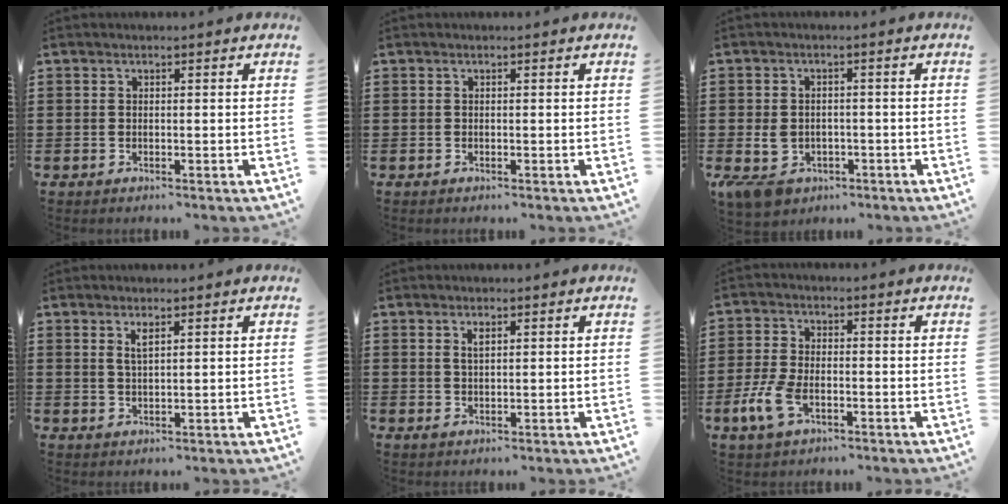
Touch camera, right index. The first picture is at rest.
{"total": 0.0}
{"total": 3.7, "force": [-1.8, 2.6, 1.9], "torque": [-0.060, -0.005, -0.041]}
{"total": 2.1, "force": [1.2, 0.6, 1.6], "torque": [-0.033, 0.003, 0.020]}
{"total": 1.7, "force": [0.7, 0.6, 1.4], "torque": [-0.030, 0.002, 0.011]}
{"total": 6.2, "force": [-2.4, 3.2, 4.8], "torque": [-0.121, -0.006, -0.050]}